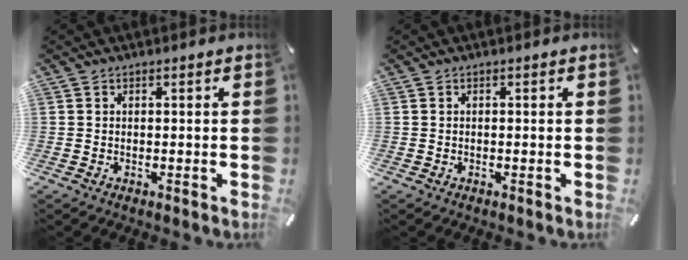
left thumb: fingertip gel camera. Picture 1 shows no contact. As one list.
[{"total": 0.0}]